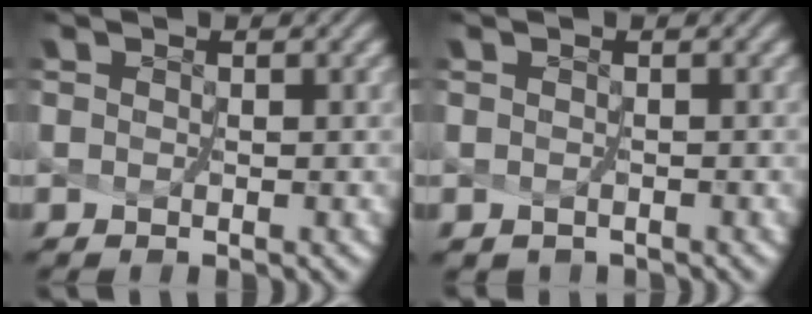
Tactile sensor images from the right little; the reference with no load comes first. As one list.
[{"total": 0.7, "force": [-0.5, 0.6, 0.1], "torque": [-0.009, -0.006, -0.008]}]